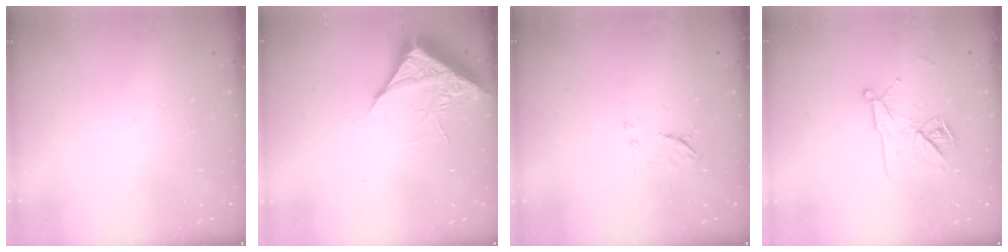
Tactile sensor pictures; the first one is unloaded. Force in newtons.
{"total": 6.9, "press": 6.9, "slide": 0.4}
{"total": 6.7, "press": 6.6, "slide": 0.9}
{"total": 12.0, "press": 12.0, "slide": 0.1}